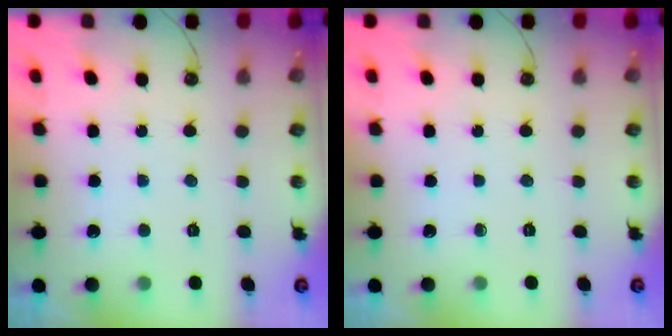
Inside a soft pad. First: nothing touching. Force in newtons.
{"total": 0.0}